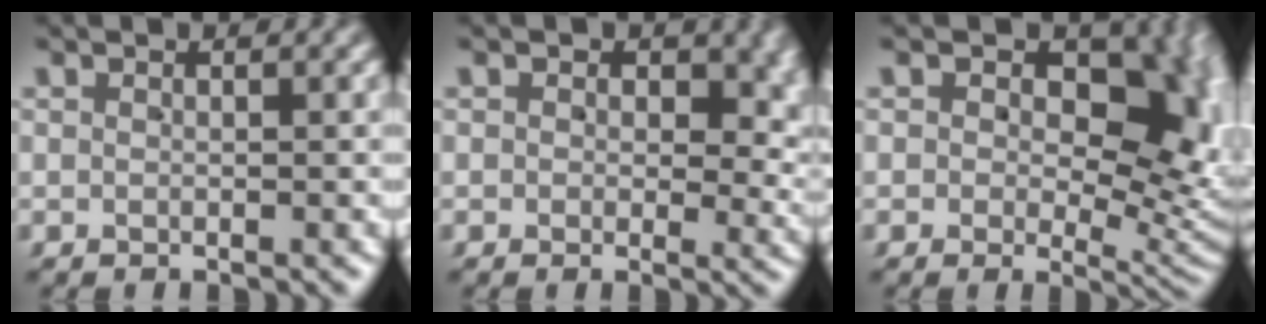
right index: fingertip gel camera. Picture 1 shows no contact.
{"total": 5.1, "force": [1.2, 3.2, 3.8], "torque": [-0.009, 0.008, 0.006]}
{"total": 8.8, "force": [1.1, 5.5, 6.8], "torque": [-0.053, -0.002, 0.011]}